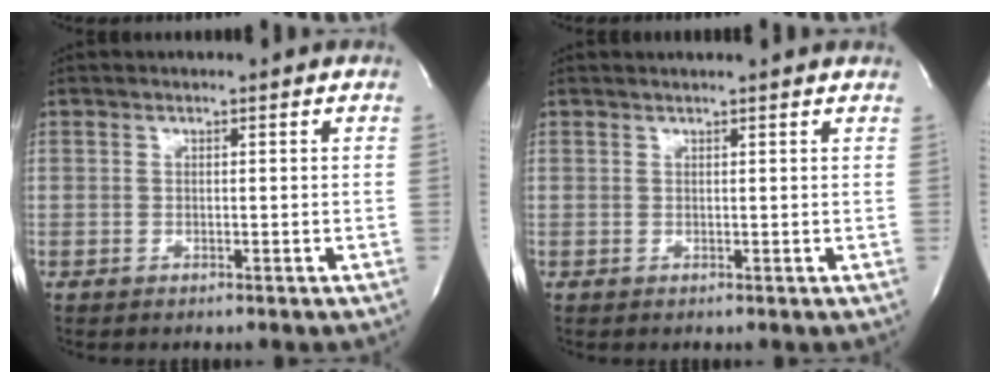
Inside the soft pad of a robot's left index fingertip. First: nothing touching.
{"total": 3.0, "force": [2.9, -0.1, 0.9], "torque": [-0.017, 0.013, 0.032]}